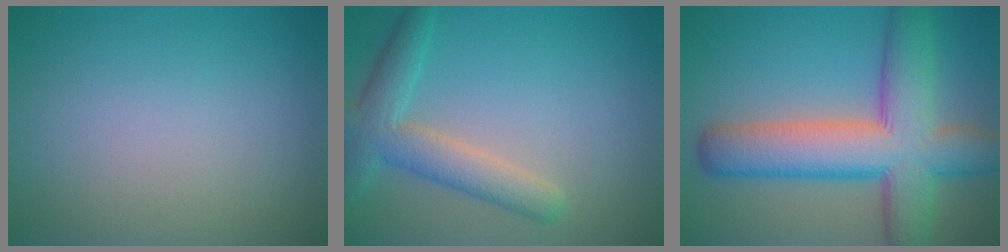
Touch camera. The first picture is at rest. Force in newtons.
{"total": 4.5, "press": 4.5, "slide": 0.3}
{"total": 10.5, "press": 10.5, "slide": 0.5}